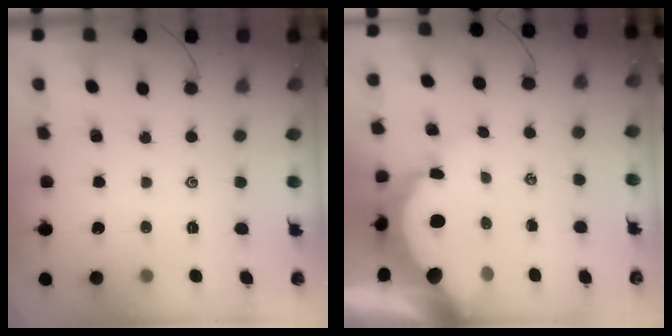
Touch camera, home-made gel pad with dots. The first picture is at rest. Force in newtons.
{"total": 10.4, "press": 10.3, "slide": 1.0}